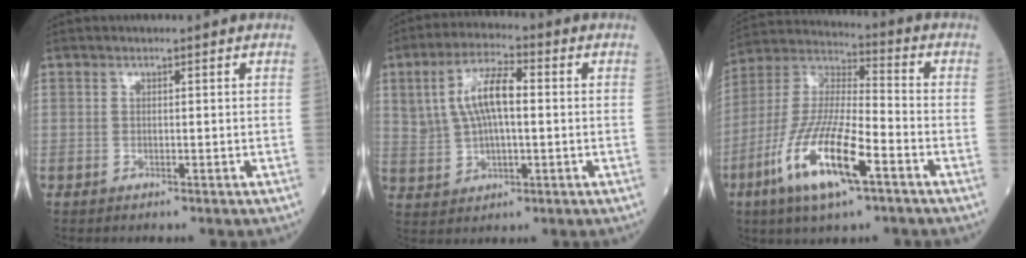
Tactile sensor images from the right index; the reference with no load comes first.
{"total": 9.9, "force": [1.8, 4.0, 8.9], "torque": [-0.189, 0.022, 0.037]}
{"total": 17.3, "force": [-7.7, 3.9, 15.0], "torque": [-0.323, -0.018, -0.141]}